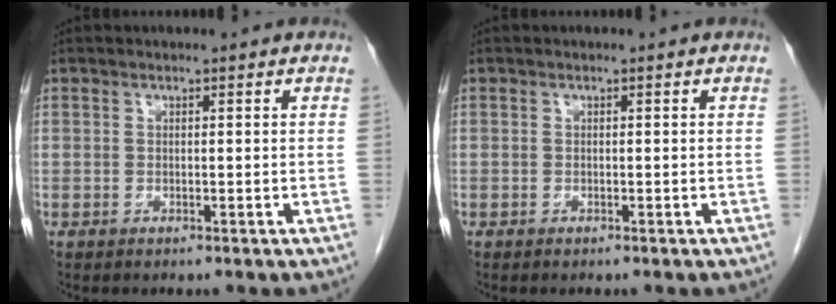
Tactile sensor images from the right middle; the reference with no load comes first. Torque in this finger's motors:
{"motor_torque": [0.61, -0.69, -0.20, -0.19]}